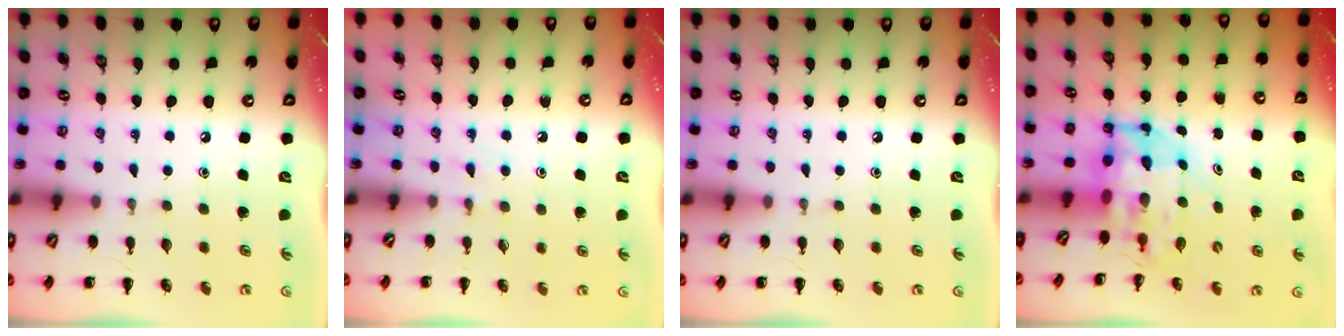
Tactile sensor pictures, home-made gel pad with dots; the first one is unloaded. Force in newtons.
{"total": 2.9, "press": 2.7, "slide": 1.2}
{"total": 0.0}
{"total": 5.8, "press": 5.6, "slide": 1.5}